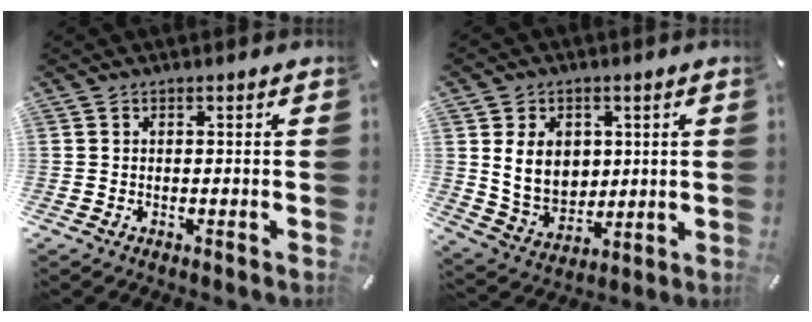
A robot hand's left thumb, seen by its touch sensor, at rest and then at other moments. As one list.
[{"total": 9.9, "force": [2.7, 8.2, 4.7], "torque": [-0.100, -0.010, 0.048]}]